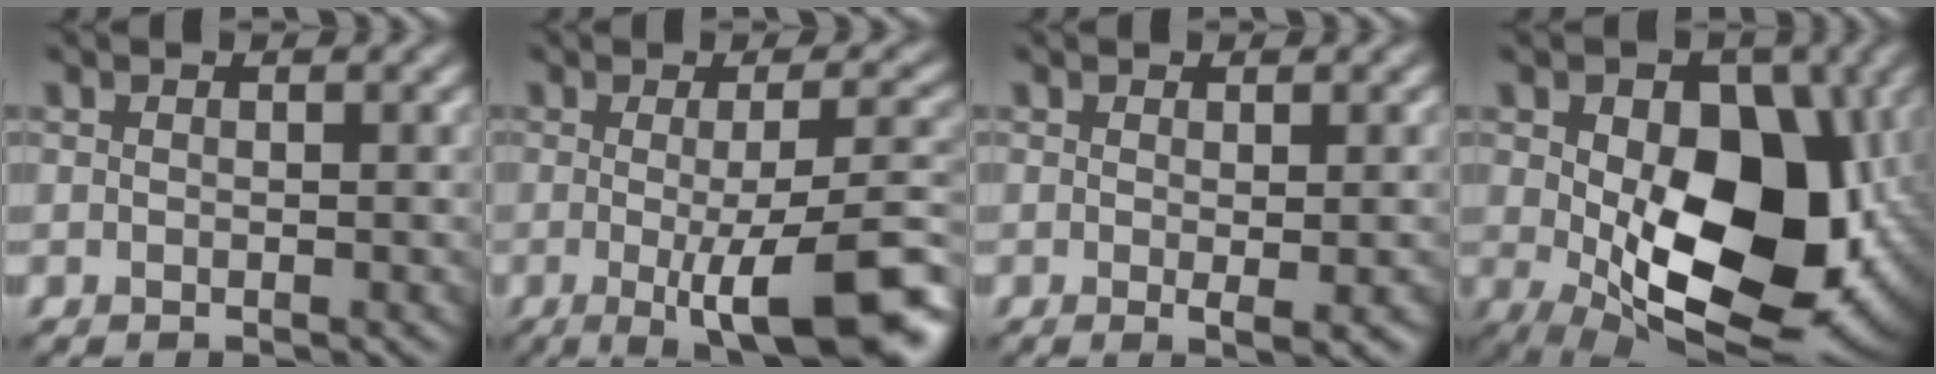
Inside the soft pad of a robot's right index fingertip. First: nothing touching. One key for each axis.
{"total": 11.4, "fx": -2.9, "fy": 2.6, "fz": 10.7, "tx": -0.124, "ty": -0.010, "tz": -0.038}
{"total": 1.7, "fx": -0.1, "fy": 0.1, "fz": 1.7, "tx": -0.025, "ty": -0.008, "tz": -0.002}
{"total": 15.8, "fx": -0.2, "fy": 9.8, "fz": 12.3, "tx": -0.157, "ty": -0.024, "tz": 0.006}